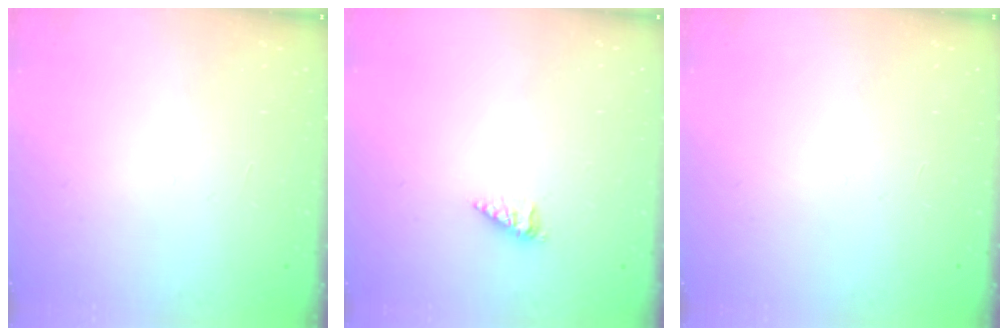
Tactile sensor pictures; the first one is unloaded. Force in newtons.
{"total": 2.2, "press": 2.2, "slide": 0.4}
{"total": 0.0}